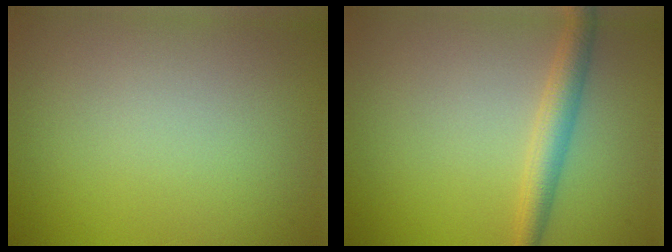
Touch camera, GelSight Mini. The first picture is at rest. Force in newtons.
{"total": 2.8, "press": 2.8, "slide": 0.1}